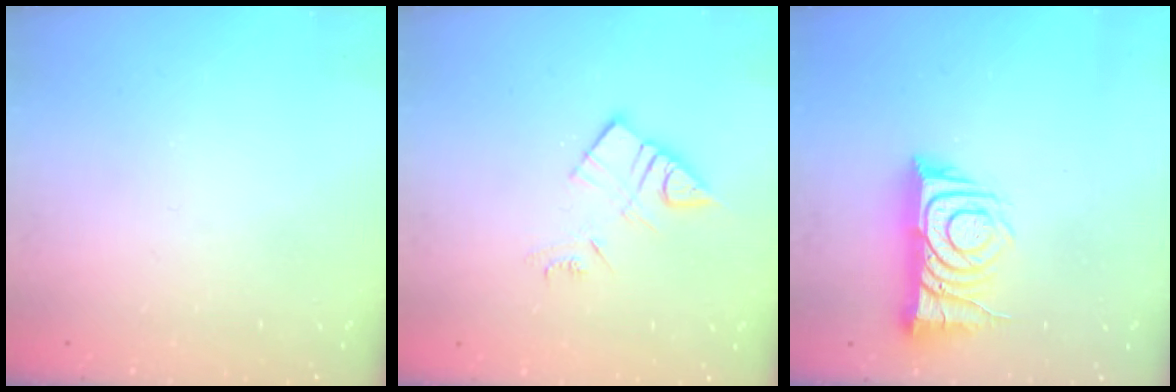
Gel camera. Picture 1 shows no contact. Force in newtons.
{"total": 8.9, "press": 8.9, "slide": 0.5}
{"total": 11.3, "press": 11.2, "slide": 1.4}